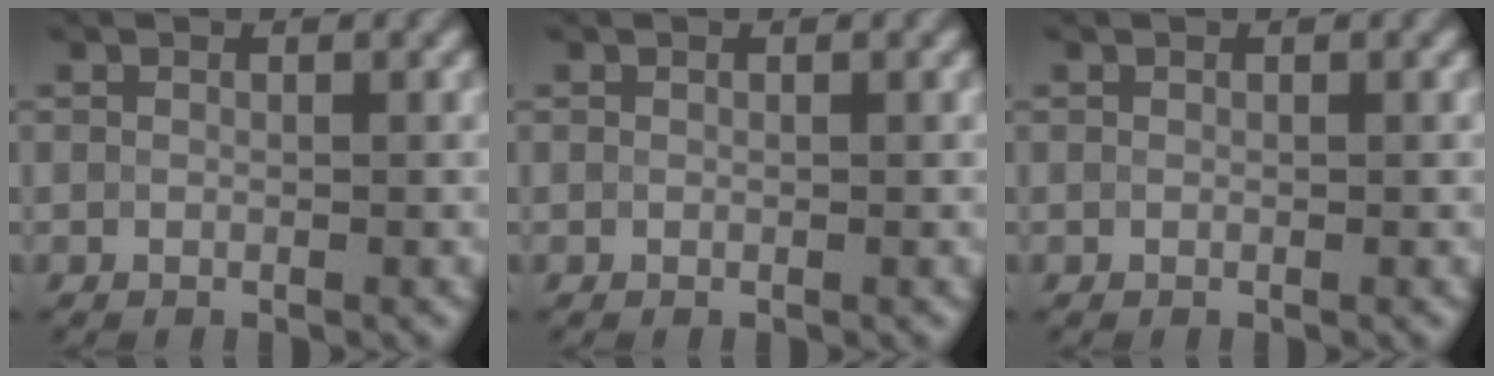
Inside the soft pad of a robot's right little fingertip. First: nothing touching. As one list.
[{"total": 0.0}, {"total": 0.0}]